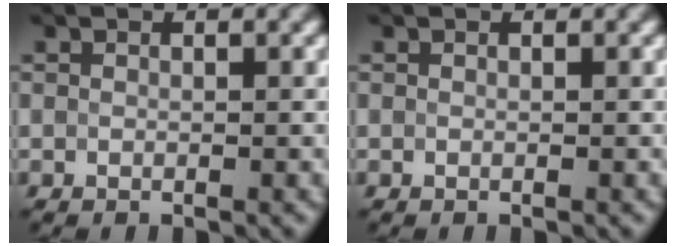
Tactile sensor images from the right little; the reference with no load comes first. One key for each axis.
{"total": 0.0}